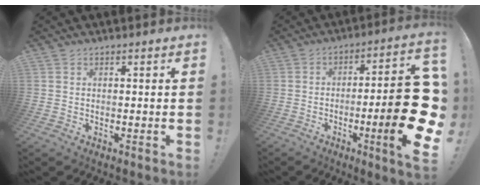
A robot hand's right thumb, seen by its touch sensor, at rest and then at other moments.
{"total": 21.4, "force": [-3.7, 3.9, 20.7], "torque": [-0.290, 0.010, -0.050]}